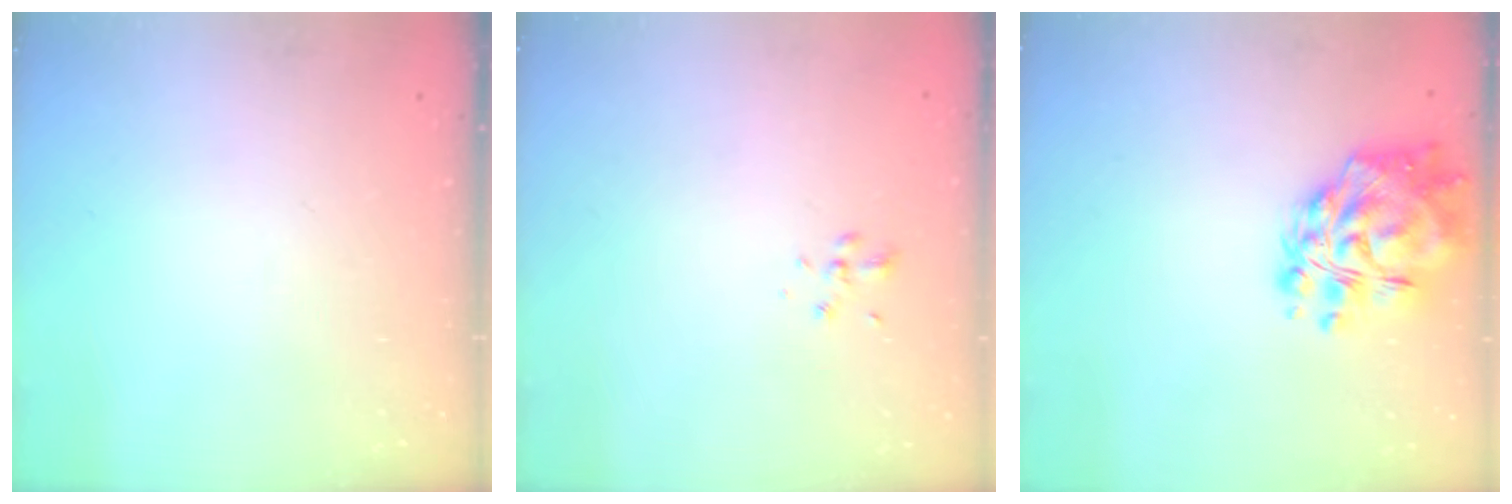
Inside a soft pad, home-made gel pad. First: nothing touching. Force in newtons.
{"total": 2.0, "press": 1.8, "slide": 0.9}
{"total": 13.4, "press": 12.5, "slide": 4.7}